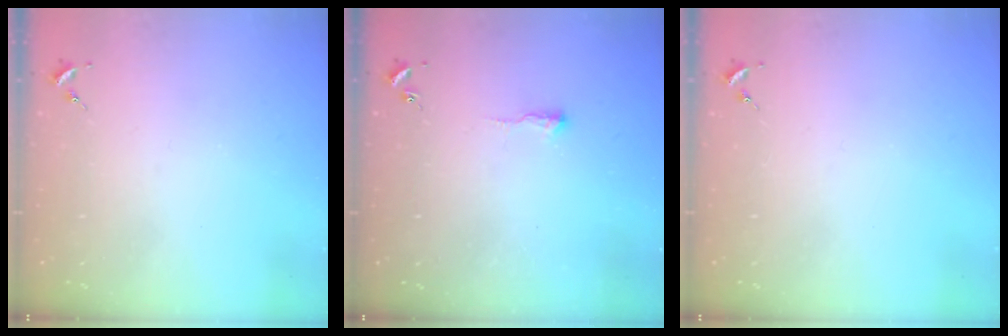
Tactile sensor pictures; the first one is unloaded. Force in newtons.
{"total": 2.9, "press": 2.9, "slide": 0.6}
{"total": 0.0}